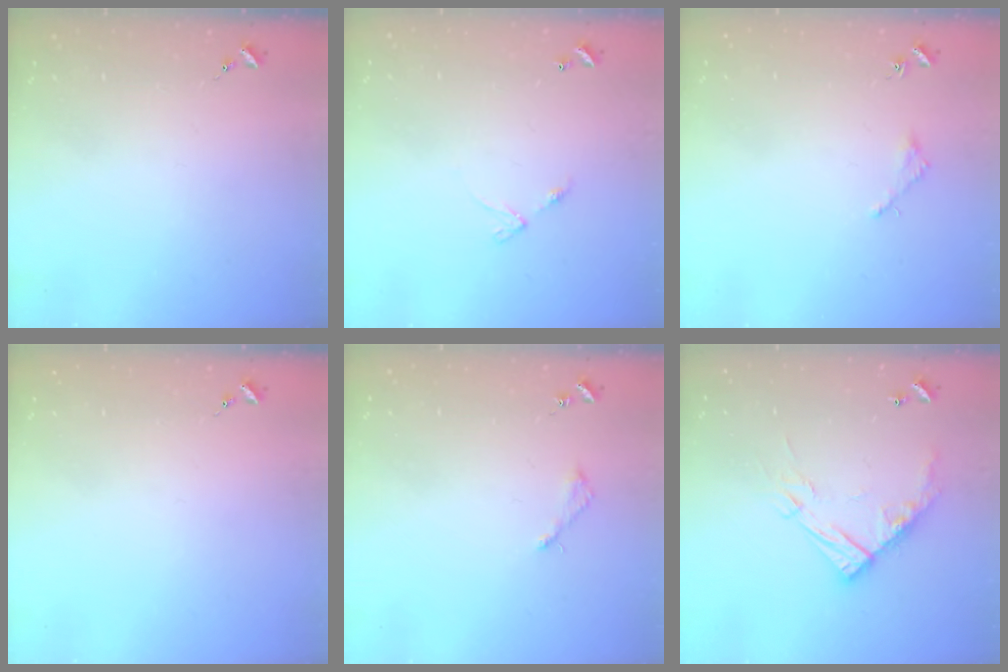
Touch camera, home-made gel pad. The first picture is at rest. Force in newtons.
{"total": 4.7, "press": 4.7, "slide": 0.4}
{"total": 1.6, "press": 1.6, "slide": 0.2}
{"total": 0.0}
{"total": 3.1, "press": 3.0, "slide": 0.3}
{"total": 14.3, "press": 14.3, "slide": 1.0}